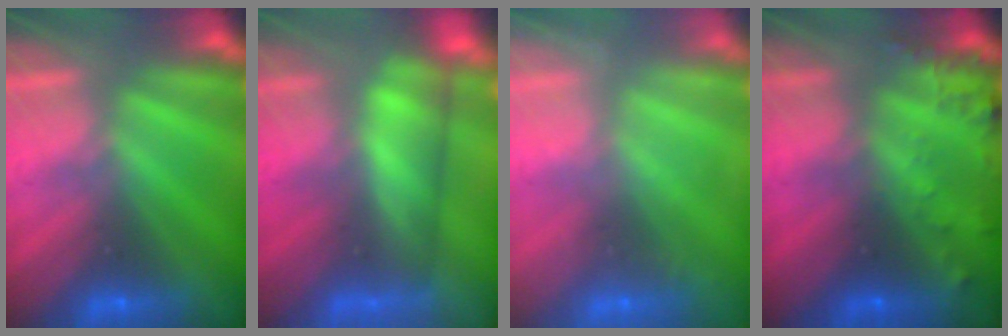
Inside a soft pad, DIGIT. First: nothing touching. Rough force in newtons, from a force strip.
{"total": 4.6}
{"total": 2.4}
{"total": 7.4}